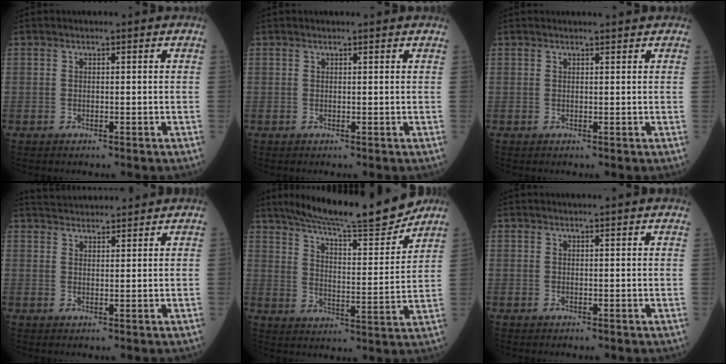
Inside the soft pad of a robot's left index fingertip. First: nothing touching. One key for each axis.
{"total": 1.6, "fx": 1.5, "fy": 0.1, "fz": 0.5, "tx": -0.009, "ty": 0.007, "tz": 0.016}
{"total": 2.6, "fx": 2.4, "fy": 0.5, "fz": 1.0, "tx": -0.012, "ty": 0.013, "tz": 0.026}
{"total": 9.5, "fx": 9.2, "fy": 1.1, "fz": 2.2, "tx": -0.040, "ty": 0.029, "tz": 0.134}
{"total": 17.3, "fx": 15.6, "fy": 0.7, "fz": 7.5, "tx": -0.121, "ty": -0.020, "tz": 0.232}
{"total": 6.5, "fx": 6.1, "fy": -0.1, "fz": 2.3, "tx": -0.028, "ty": 0.023, "tz": 0.060}